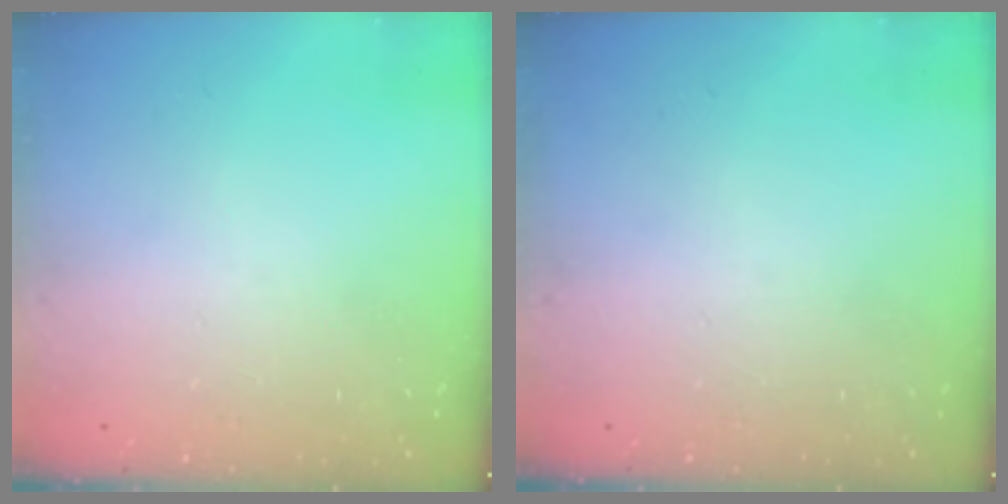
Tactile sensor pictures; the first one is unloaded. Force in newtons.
{"total": 0.0}